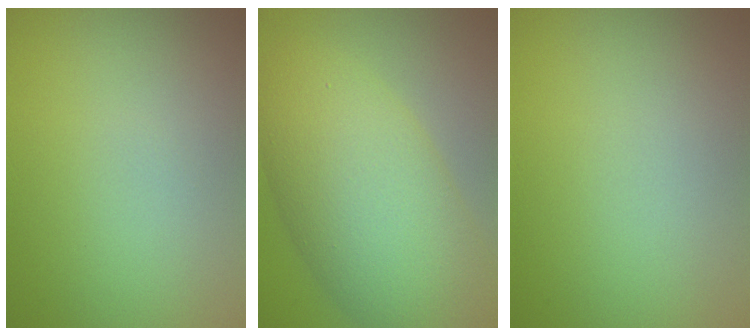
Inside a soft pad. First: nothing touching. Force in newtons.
{"total": 10.0, "press": 10.0, "slide": 0.2}
{"total": 0.0}